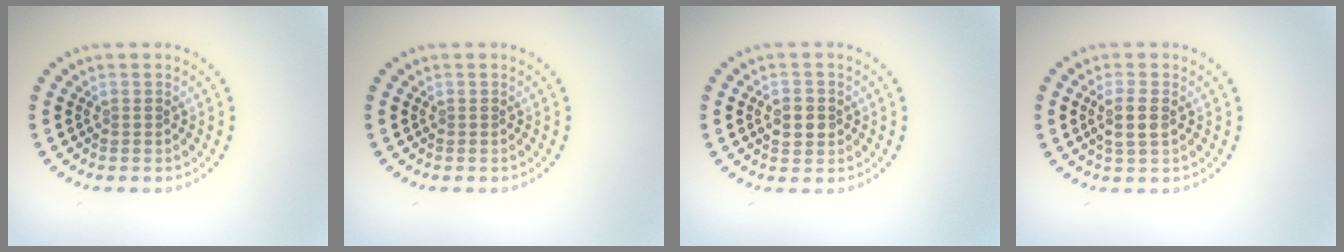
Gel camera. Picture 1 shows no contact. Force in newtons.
{"total": 0.0}
{"total": 2.7, "press": 2.7, "slide": 0.1}
{"total": 2.1, "press": 2.0, "slide": 0.8}